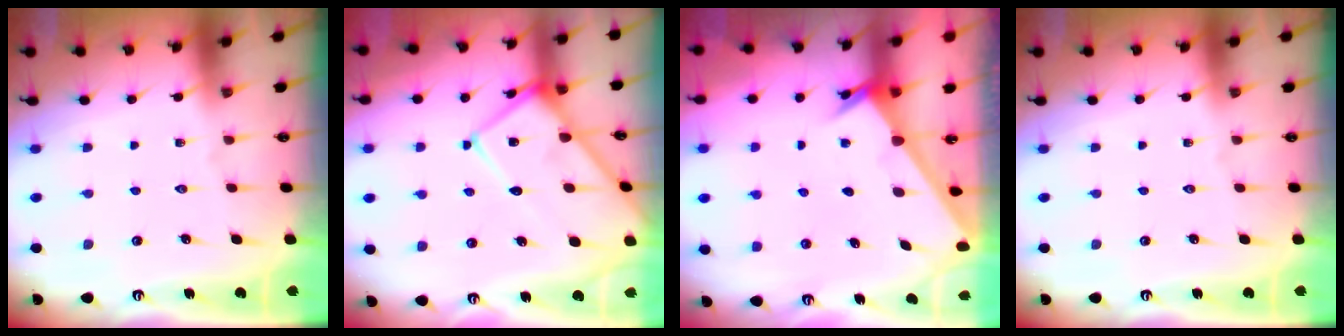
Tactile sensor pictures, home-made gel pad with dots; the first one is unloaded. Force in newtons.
{"total": 13.1, "press": 13.1, "slide": 1.3}
{"total": 2.4, "press": 2.4, "slide": 0.2}
{"total": 0.0}